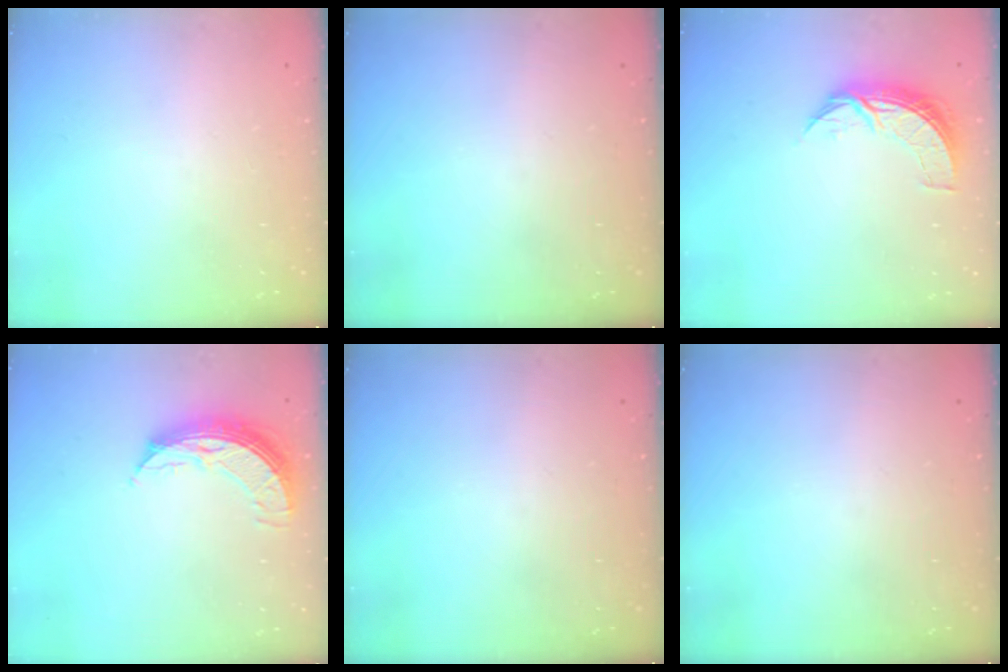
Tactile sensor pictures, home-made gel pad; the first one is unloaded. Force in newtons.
{"total": 0.0}
{"total": 8.0, "press": 8.0, "slide": 0.3}
{"total": 8.7, "press": 8.6, "slide": 0.9}
{"total": 0.0}
{"total": 0.0}